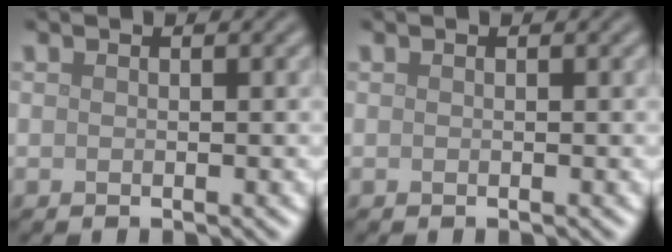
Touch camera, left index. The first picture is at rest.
{"total": 0.0}